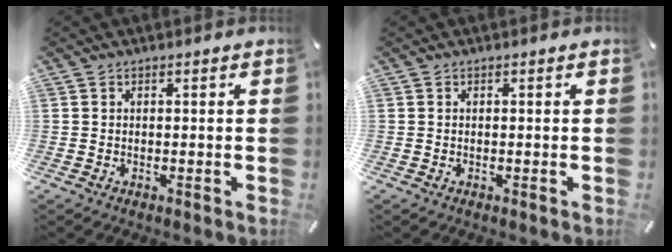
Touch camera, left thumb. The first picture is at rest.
{"total": 0.0}